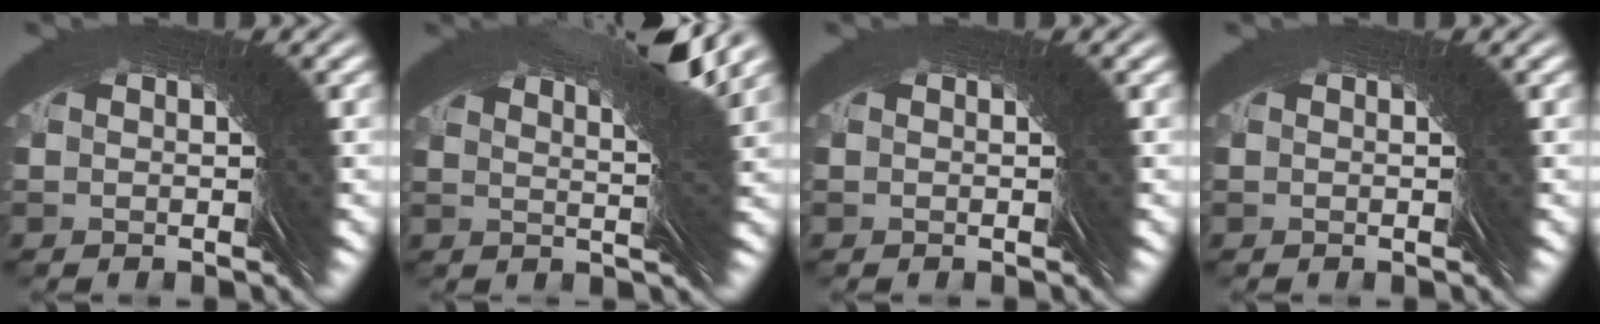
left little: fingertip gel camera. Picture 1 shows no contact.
{"total": 7.4, "force": [3.4, -6.4, -1.5], "torque": [0.042, 0.058, 0.047]}
{"total": 0.0}
{"total": 0.0}